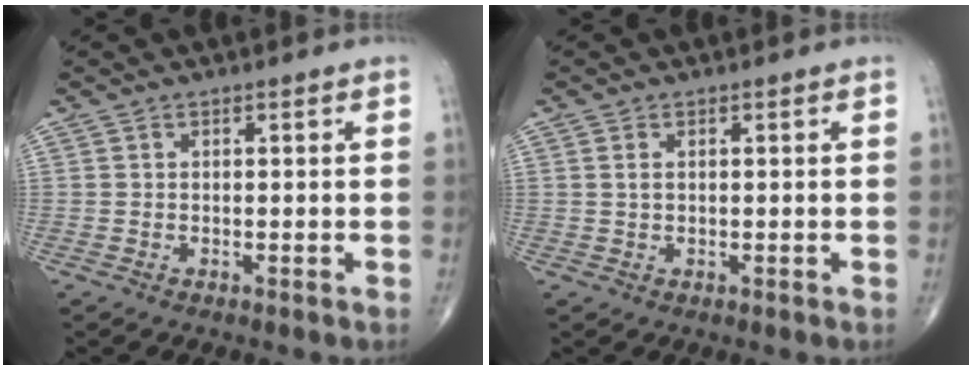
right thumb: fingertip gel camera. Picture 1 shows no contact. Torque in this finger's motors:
{"motor_torque": [-0.36, 0.15, -0.21, -0.02, -0.05]}